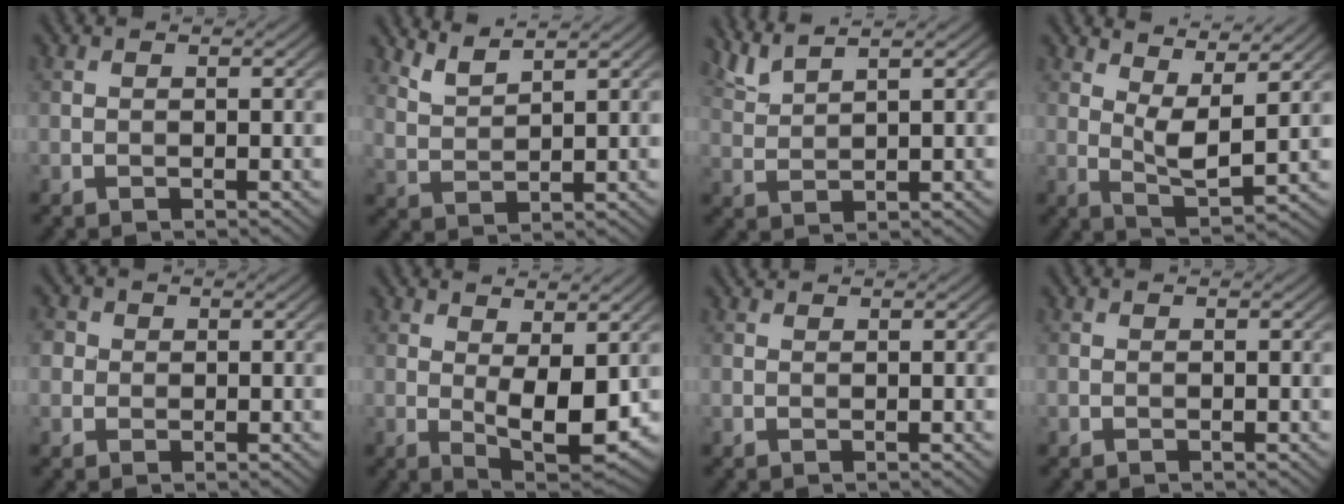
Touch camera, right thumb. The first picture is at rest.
{"total": 4.0, "force": [3.4, 0.8, 2.0], "torque": [-0.043, -0.001, 0.078]}
{"total": 4.2, "force": [3.4, 0.6, 2.3], "torque": [-0.051, 0.011, 0.075]}
{"total": 6.2, "force": [3.8, 1.7, 4.5], "torque": [-0.088, -0.007, 0.073]}
{"total": 2.5, "force": [0.7, 2.3, 0.8], "torque": [-0.028, 0.001, 0.009]}
{"total": 6.5, "force": [1.0, 2.4, 5.9], "torque": [-0.106, -0.007, 0.023]}
{"total": 0.6, "force": [0.6, 0.0, 0.1], "torque": [-0.005, 0.003, 0.012]}
{"total": 0.0}